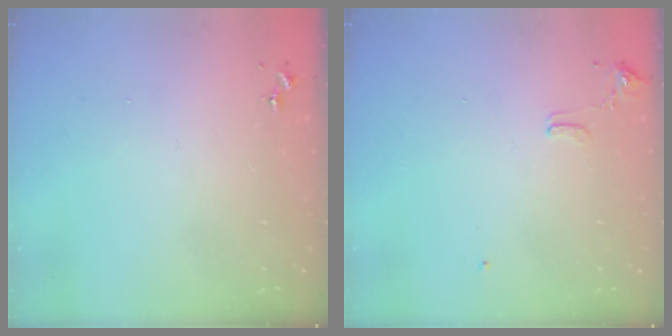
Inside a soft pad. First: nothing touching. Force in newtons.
{"total": 9.2, "press": 9.2, "slide": 1.0}